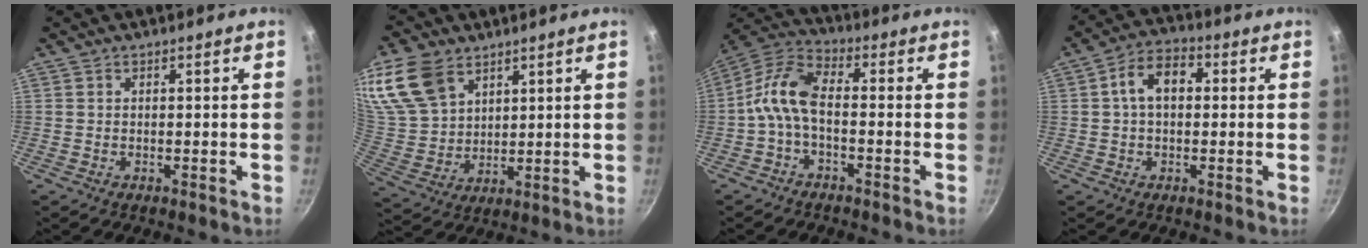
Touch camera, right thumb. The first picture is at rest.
{"total": 15.3, "force": [8.6, 10.0, 7.7], "torque": [-0.157, -0.014, 0.184]}
{"total": 8.9, "force": [-2.0, 4.2, 7.6], "torque": [-0.166, 0.039, -0.056]}
{"total": 7.7, "force": [1.0, 5.0, 5.8], "torque": [-0.081, 0.023, 0.004]}